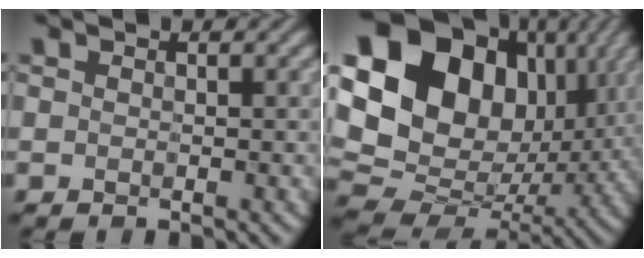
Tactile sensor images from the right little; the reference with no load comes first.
{"total": 20.9, "force": [5.8, 16.0, 12.0], "torque": [-0.264, 0.038, 0.112]}